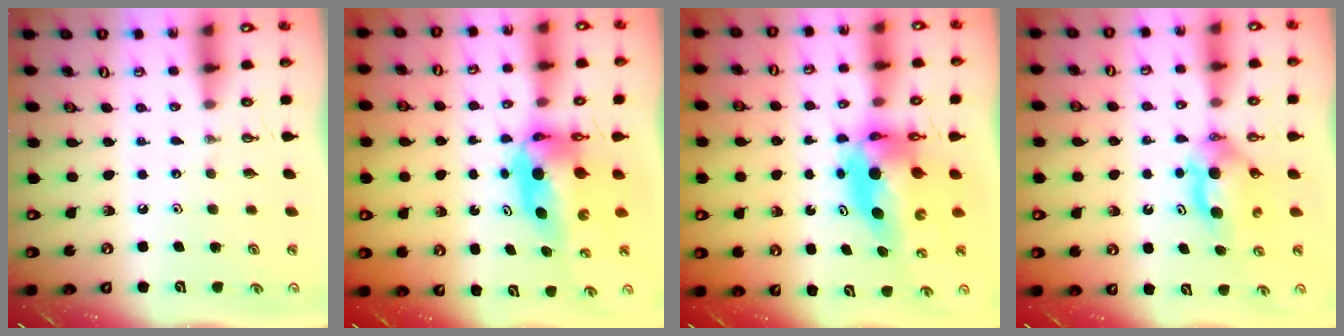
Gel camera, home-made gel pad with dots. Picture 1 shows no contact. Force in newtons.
{"total": 6.6, "press": 6.5, "slide": 0.6}
{"total": 8.9, "press": 8.9, "slide": 1.0}
{"total": 9.0, "press": 4.8, "slide": 7.6}